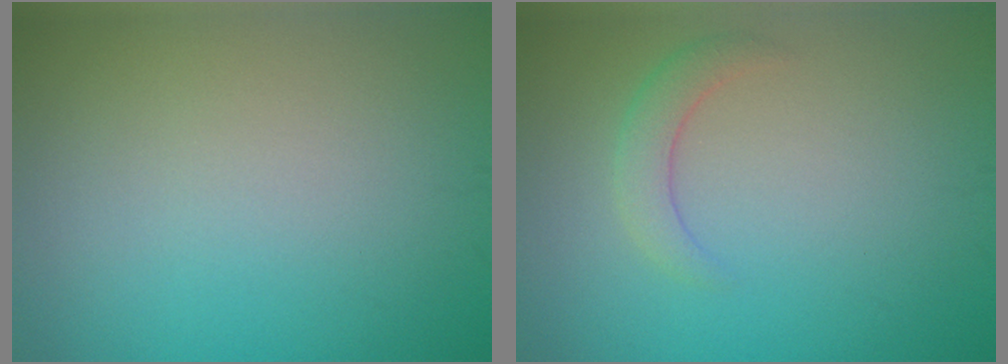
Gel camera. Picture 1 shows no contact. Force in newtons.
{"total": 2.0, "press": 2.0, "slide": 0.0}